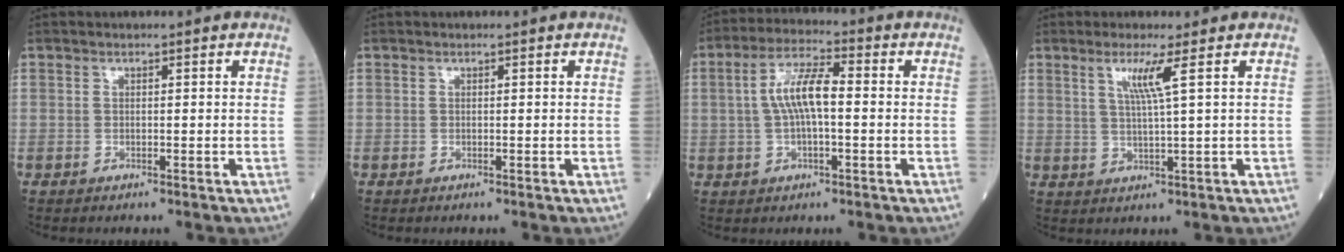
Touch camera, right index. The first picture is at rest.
{"total": 0.0}
{"total": 7.4, "force": [0.3, 2.0, 7.2], "torque": [-0.144, 0.020, 0.003]}
{"total": 4.3, "force": [1.8, -1.0, 3.8], "torque": [-0.076, -0.004, 0.037]}